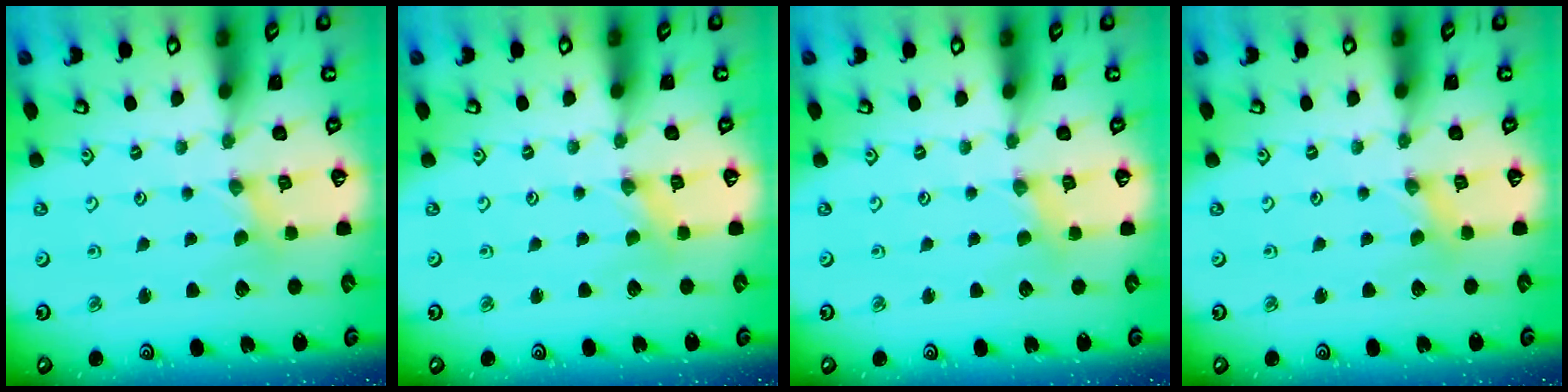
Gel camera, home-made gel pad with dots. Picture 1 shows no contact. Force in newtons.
{"total": 0.0}
{"total": 2.0, "press": 1.9, "slide": 0.4}
{"total": 0.0}